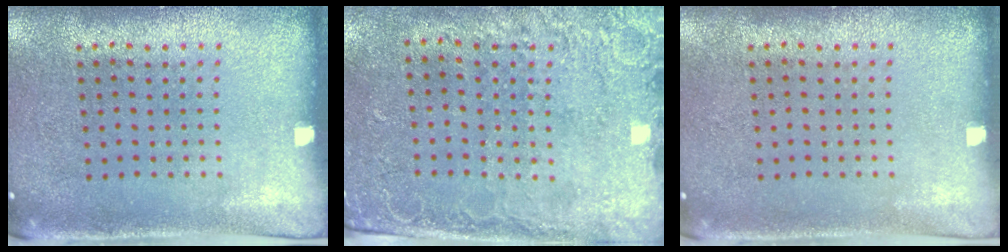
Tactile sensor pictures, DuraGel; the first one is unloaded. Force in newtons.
{"total": 2.5, "press": 2.0, "slide": 1.5}
{"total": 0.0}